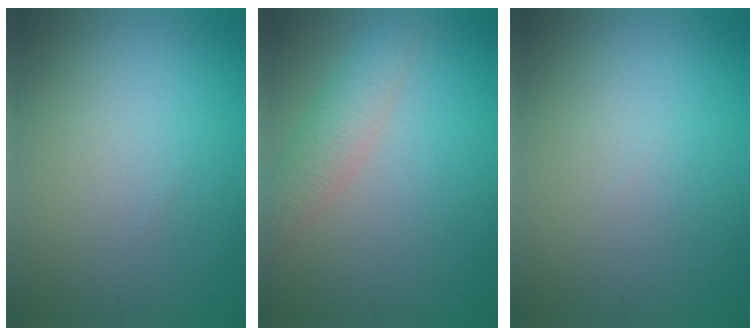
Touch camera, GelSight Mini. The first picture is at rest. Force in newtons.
{"total": 3.0, "press": 3.0, "slide": 0.1}
{"total": 0.0}